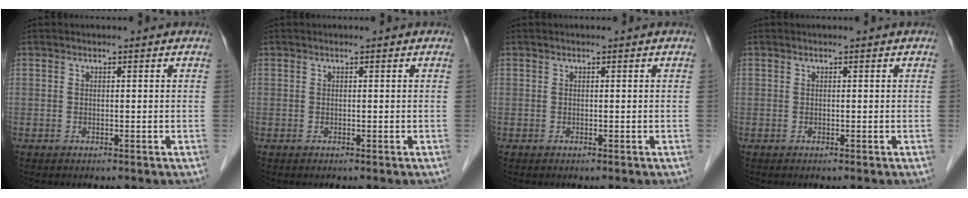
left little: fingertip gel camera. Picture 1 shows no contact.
{"total": 0.0}
{"total": 0.0}
{"total": 0.0}